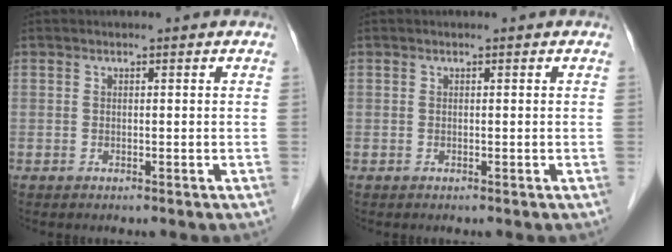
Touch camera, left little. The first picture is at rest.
{"total": 0.0}